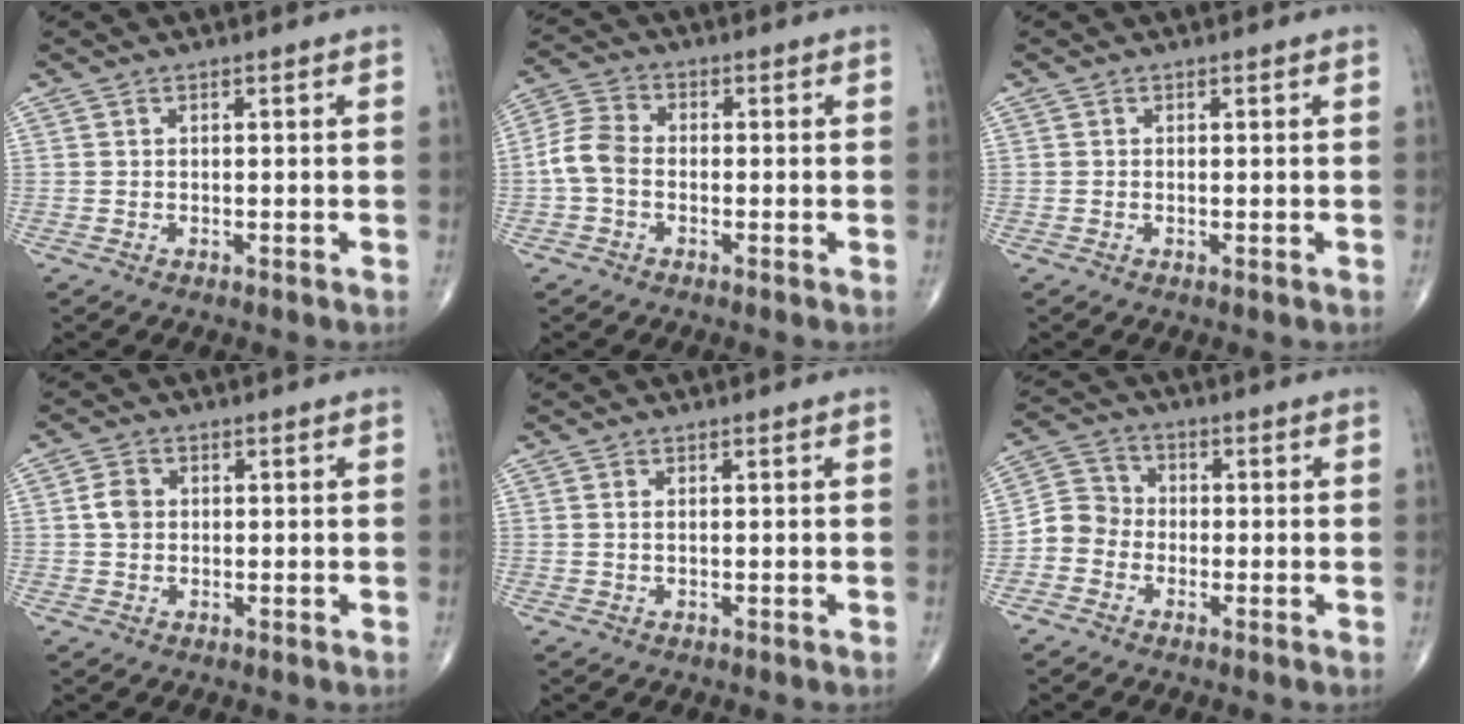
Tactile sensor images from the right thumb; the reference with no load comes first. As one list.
[{"total": 6.0, "force": [-1.2, 4.3, 4.1], "torque": [-0.082, 0.017, -0.036]}, {"total": 0.0}, {"total": 3.2, "force": [0.3, 2.6, 1.9], "torque": [-0.031, 0.004, 0.002]}, {"total": 0.5, "force": [0.2, 0.1, 0.5], "torque": [-0.016, -0.001, 0.004]}, {"total": 4.7, "force": [-1.4, 4.0, 2.1], "torque": [-0.028, 0.016, -0.041]}]